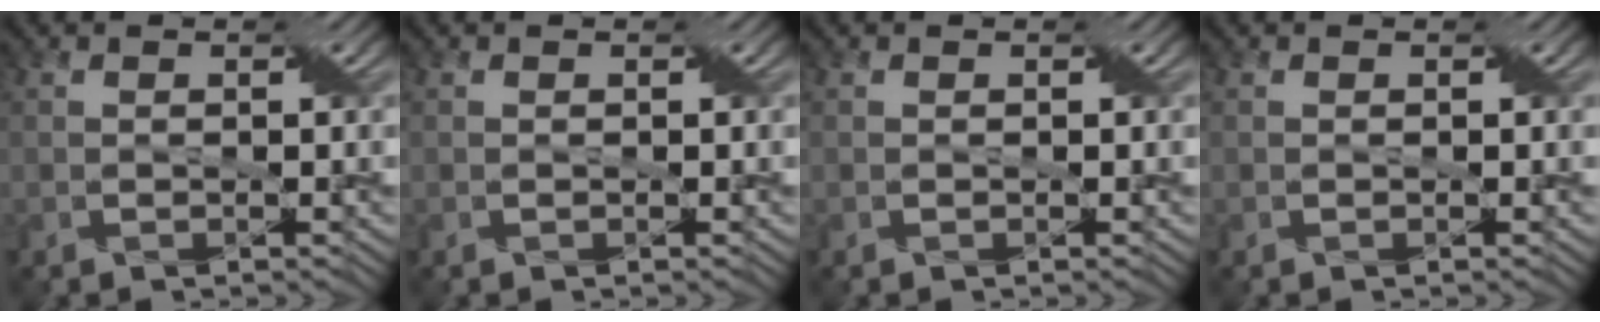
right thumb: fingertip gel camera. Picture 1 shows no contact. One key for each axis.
{"total": 0.0}
{"total": 0.0}
{"total": 0.0}